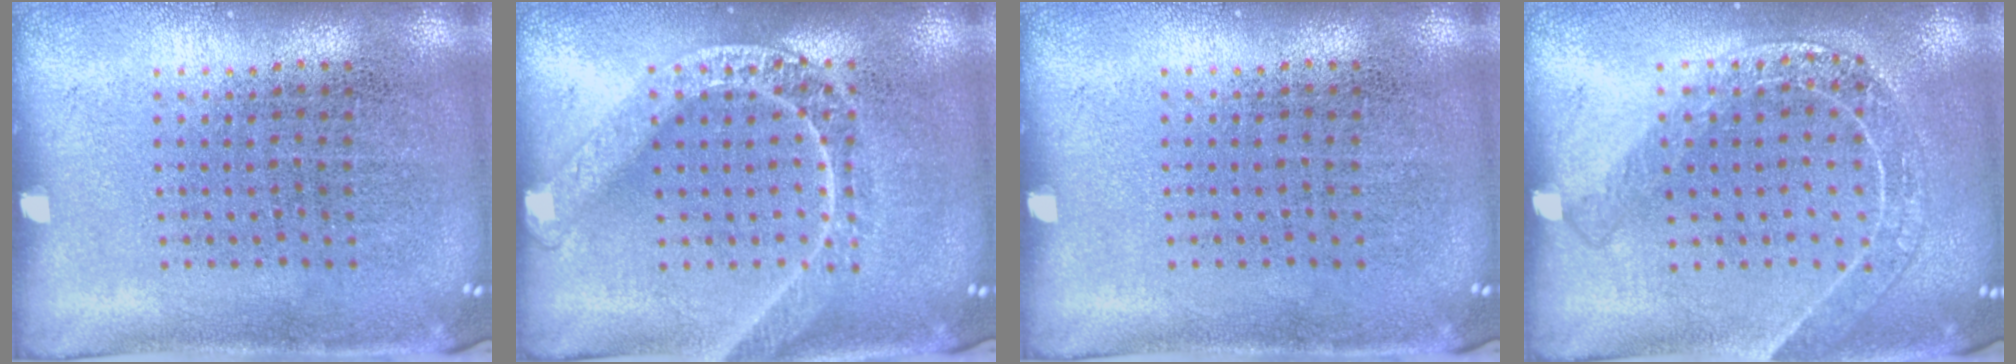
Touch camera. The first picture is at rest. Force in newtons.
{"total": 2.8, "press": 2.8, "slide": 0.4}
{"total": 0.0}
{"total": 1.6, "press": 1.5, "slide": 0.5}